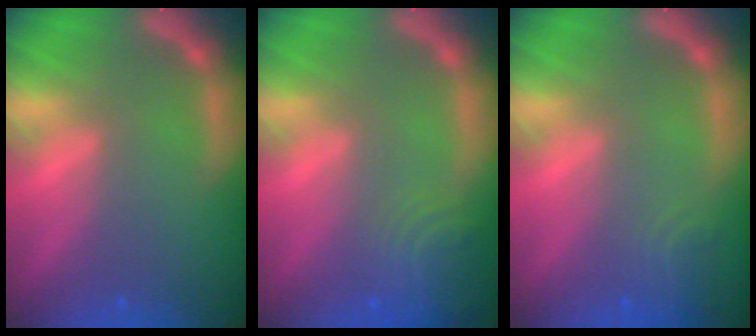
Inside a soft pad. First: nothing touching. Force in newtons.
{"total": 5.0}
{"total": 2.4}